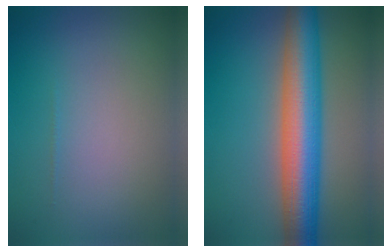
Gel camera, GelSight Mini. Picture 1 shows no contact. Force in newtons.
{"total": 9.4, "press": 9.4, "slide": 0.3}